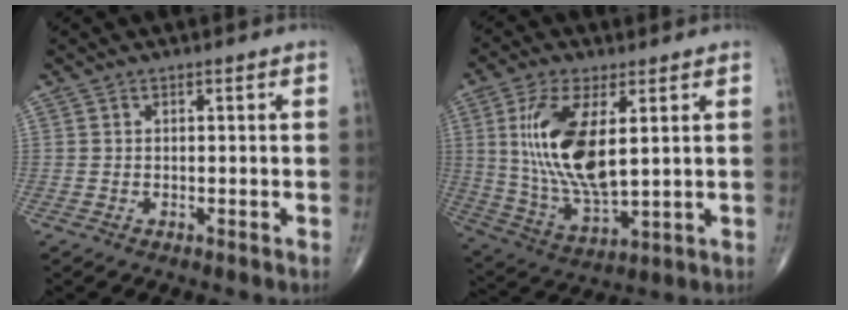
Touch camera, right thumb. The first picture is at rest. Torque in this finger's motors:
{"motor_torque": [0.62, 1.79, 1.62, 0.62, 0.61]}